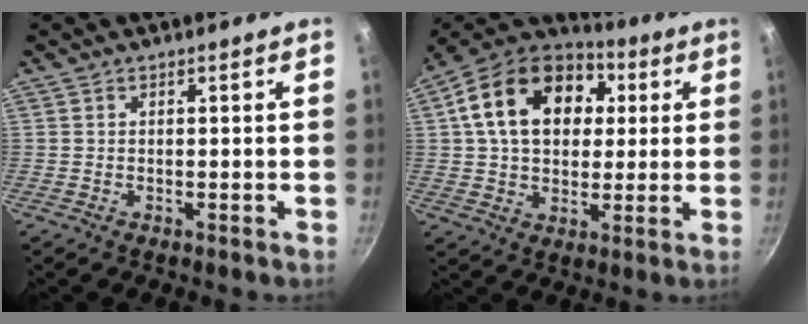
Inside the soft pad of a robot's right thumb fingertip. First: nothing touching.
{"total": 20.8, "force": [5.2, 14.8, 13.7], "torque": [-0.219, 0.020, 0.075]}